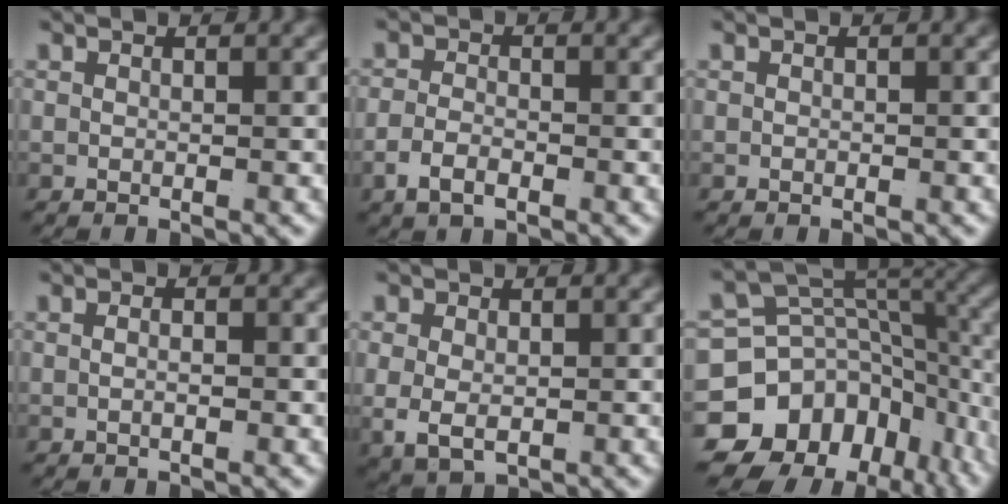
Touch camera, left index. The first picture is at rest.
{"total": 2.2, "force": [-1.4, 1.1, 1.3], "torque": [-0.023, -0.009, -0.022]}
{"total": 0.0}
{"total": 0.9, "force": [-0.5, 0.0, 0.8], "torque": [-0.012, -0.001, -0.009]}
{"total": 3.7, "force": [-0.4, 2.9, 2.3], "torque": [-0.065, -0.029, 0.013]}
{"total": 22.6, "force": [-8.0, 18.0, 11.2], "torque": [-0.203, -0.077, -0.116]}